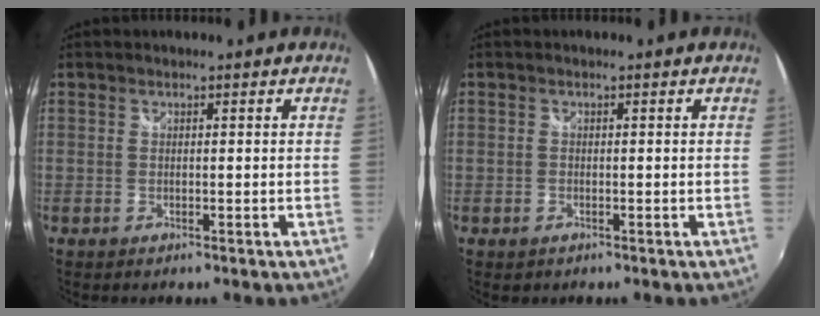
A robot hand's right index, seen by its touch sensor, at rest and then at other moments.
{"total": 0.9, "force": [-0.5, 0.7, 0.3], "torque": [-0.006, -0.002, -0.007]}